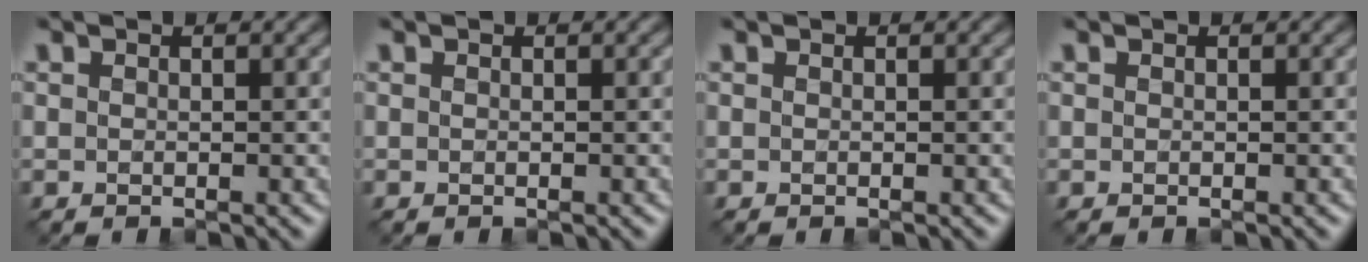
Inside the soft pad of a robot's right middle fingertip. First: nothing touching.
{"total": 0.0}
{"total": 0.0}
{"total": 0.0}